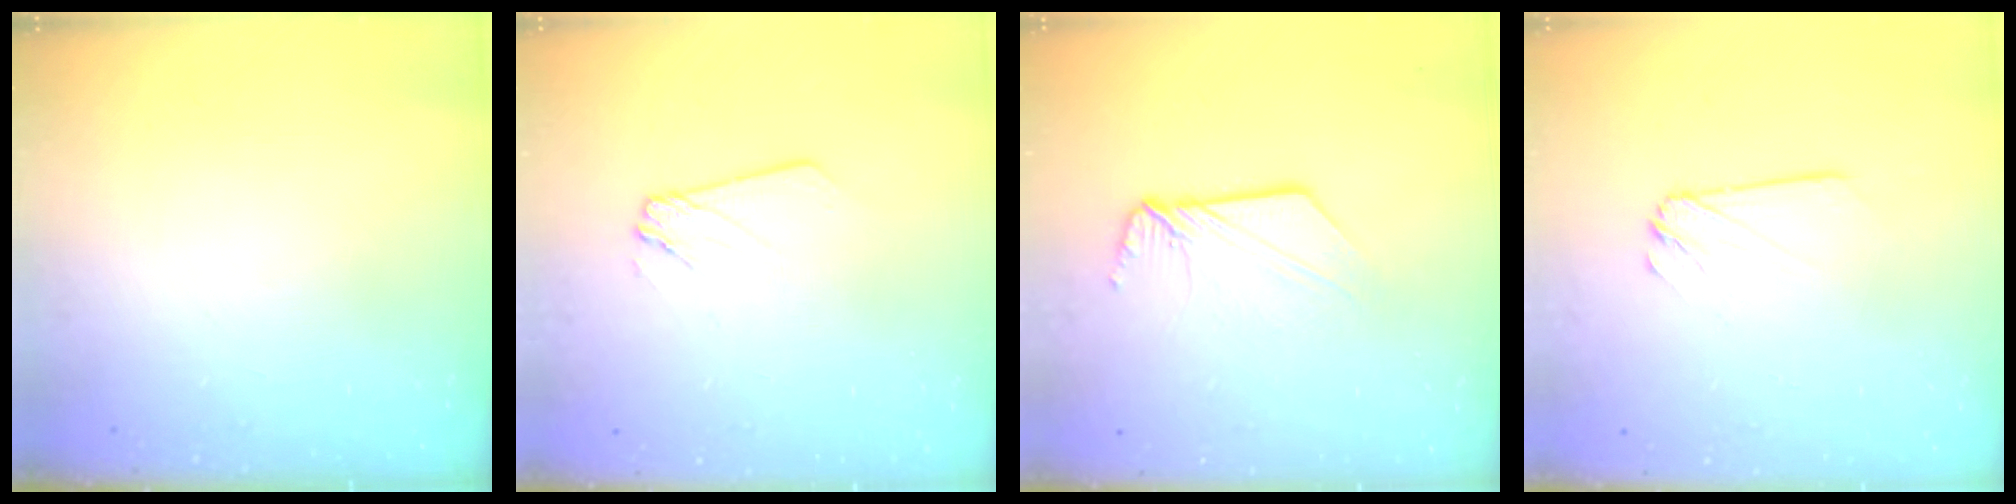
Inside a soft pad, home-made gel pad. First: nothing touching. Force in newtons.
{"total": 2.4, "press": 2.4, "slide": 0.2}
{"total": 8.3, "press": 8.3, "slide": 0.3}
{"total": 2.2, "press": 2.2, "slide": 0.1}